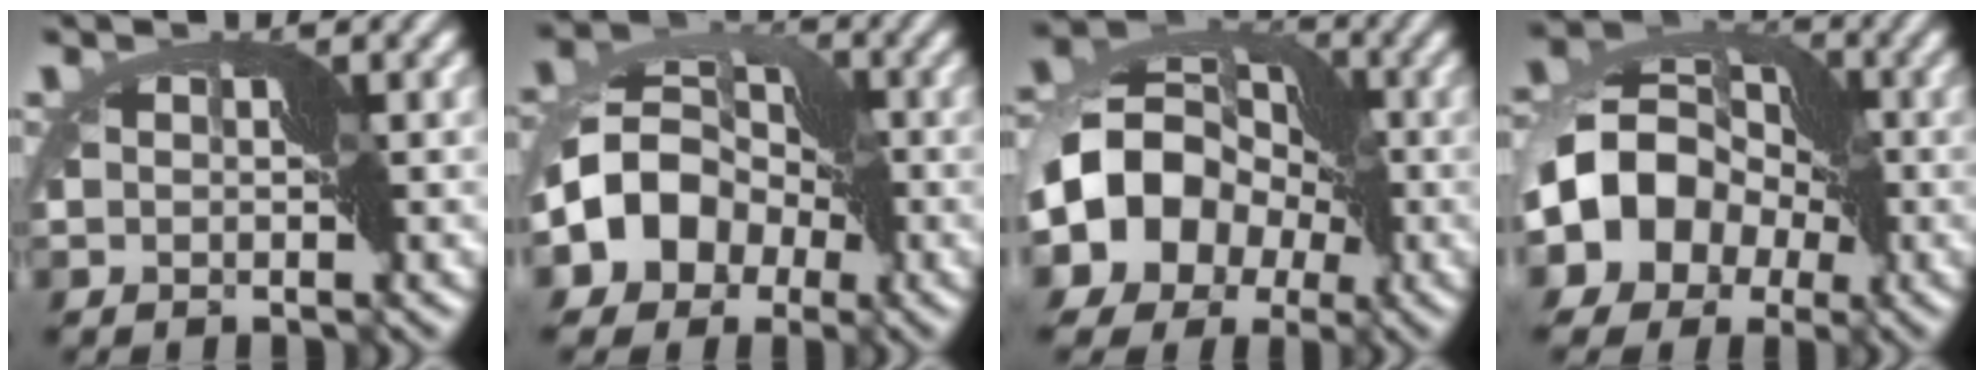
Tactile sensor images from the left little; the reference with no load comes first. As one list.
[{"total": 8.0, "force": [-2.2, 5.8, 5.1], "torque": [-0.089, -0.002, -0.058]}, {"total": 13.8, "force": [-2.3, 11.0, 8.0], "torque": [-0.150, -0.012, -0.070]}, {"total": 12.6, "force": [-2.4, 9.8, 7.6], "torque": [-0.137, -0.008, -0.070]}]